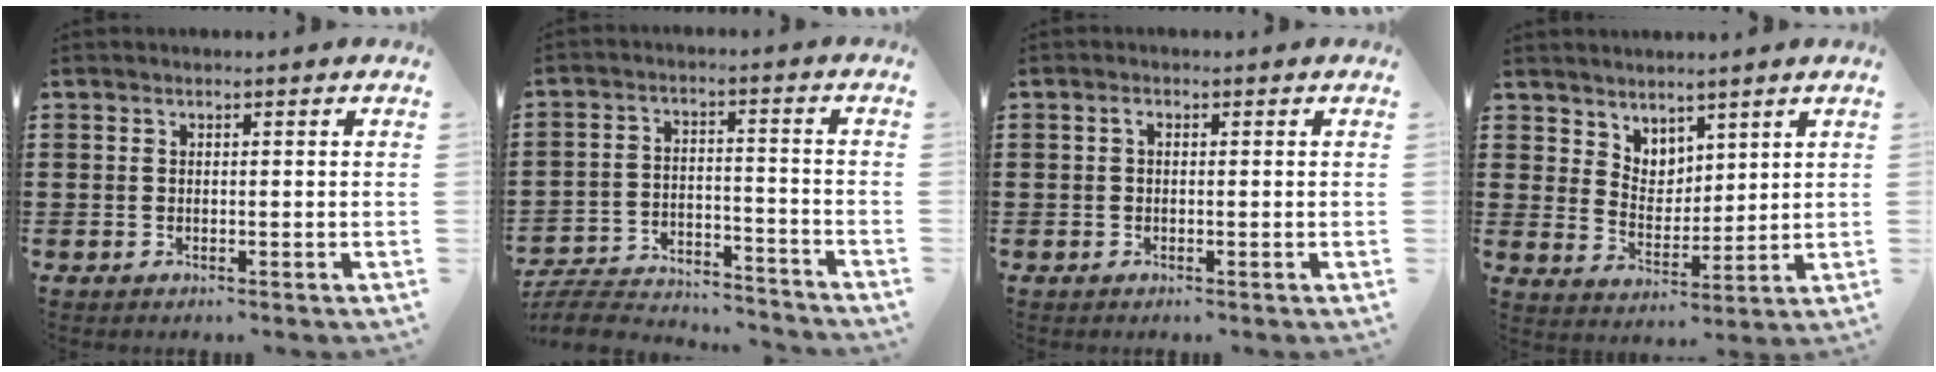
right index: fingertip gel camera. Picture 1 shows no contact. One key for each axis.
{"total": 5.6, "fx": -5.4, "fy": 0.8, "fz": 1.3, "tx": -0.038, "ty": 0.000, "tz": -0.111}
{"total": 0.9, "fx": -0.2, "fy": 0.4, "fz": 0.8, "tx": -0.016, "ty": 0.001, "tz": -0.004}
{"total": 4.5, "fx": 3.8, "fy": 2.5, "fz": -0.2, "tx": -0.016, "ty": -0.010, "tz": 0.072}